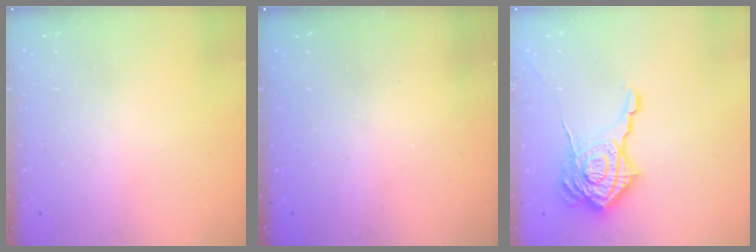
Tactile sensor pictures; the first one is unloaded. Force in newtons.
{"total": 2.4, "press": 2.3, "slide": 0.8}
{"total": 19.5, "press": 19.5, "slide": 1.3}